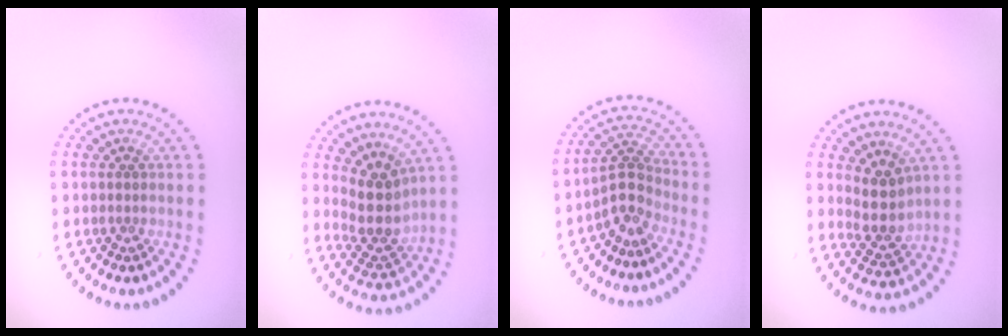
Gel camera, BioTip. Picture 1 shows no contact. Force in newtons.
{"total": 3.7, "press": 2.9, "slide": 2.3}
{"total": 3.1, "press": 2.3, "slide": 2.0}
{"total": 2.8, "press": 2.3, "slide": 1.6}